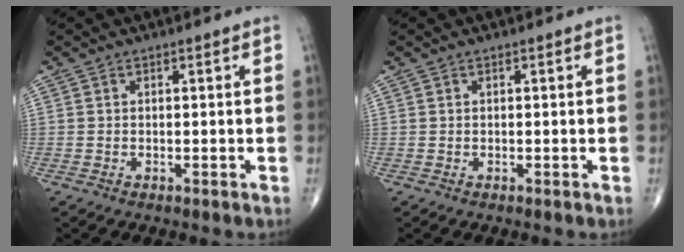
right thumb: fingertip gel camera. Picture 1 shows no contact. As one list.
[{"total": 0.0}]